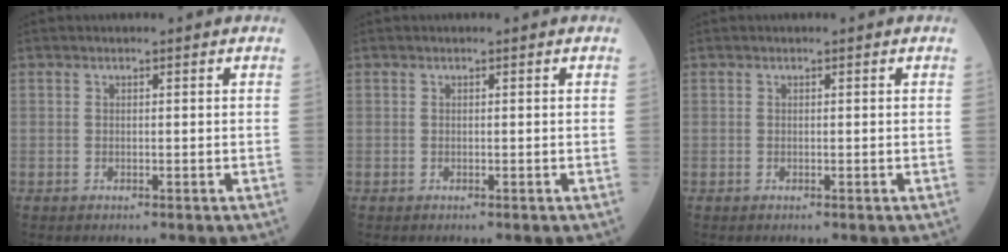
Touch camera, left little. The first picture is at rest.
{"total": 0.0}
{"total": 0.0}